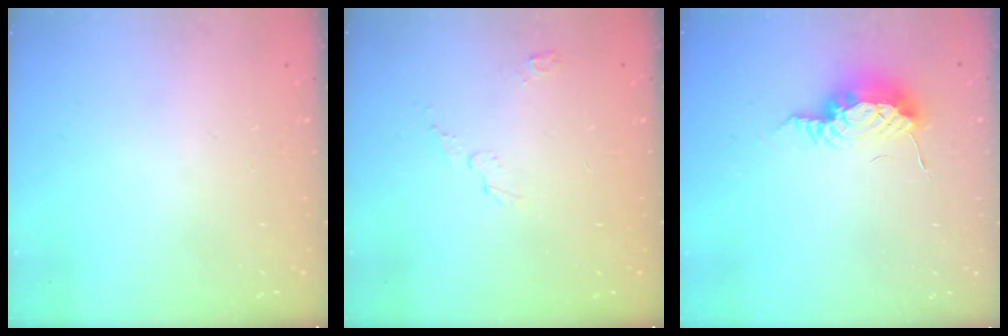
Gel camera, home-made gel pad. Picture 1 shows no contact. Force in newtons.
{"total": 3.6, "press": 3.6, "slide": 0.3}
{"total": 8.8, "press": 8.6, "slide": 2.0}